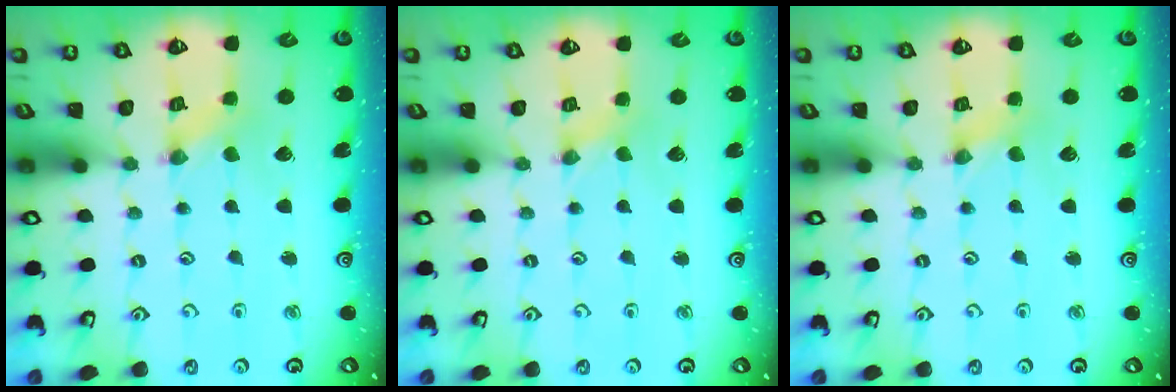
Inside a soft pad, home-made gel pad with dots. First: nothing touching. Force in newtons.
{"total": 0.0}
{"total": 1.4, "press": 1.3, "slide": 0.2}